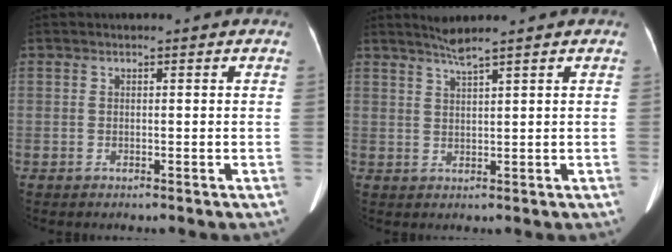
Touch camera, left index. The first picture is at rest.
{"total": 2.6, "force": [2.2, -0.9, 1.2], "torque": [-0.024, -0.001, 0.045]}